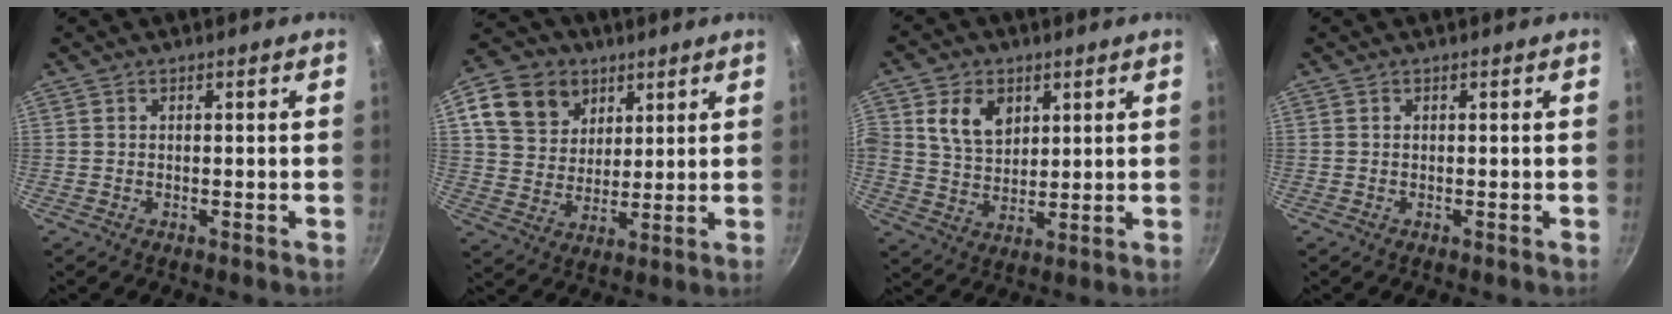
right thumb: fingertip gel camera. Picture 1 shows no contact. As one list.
[{"total": 13.0, "force": [6.0, 10.2, 5.5], "torque": [-0.077, -0.012, 0.104]}, {"total": 8.9, "force": [3.2, 6.7, 4.9], "torque": [-0.067, -0.016, 0.058]}, {"total": 0.0}]